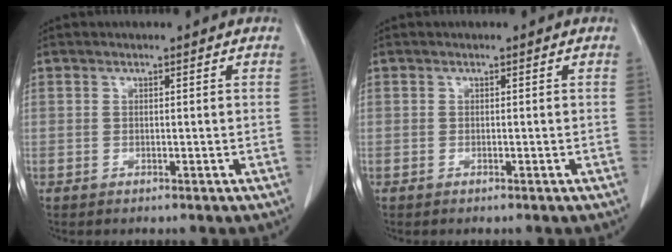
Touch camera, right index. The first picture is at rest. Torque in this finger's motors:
{"motor_torque": [0.11, -0.08, 0.08, 0.01]}